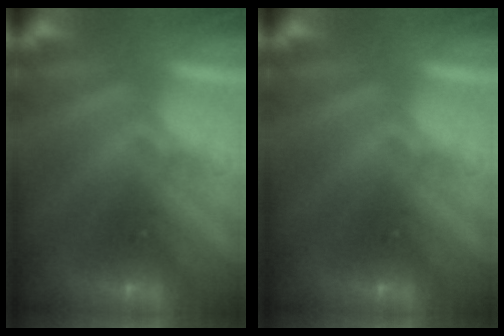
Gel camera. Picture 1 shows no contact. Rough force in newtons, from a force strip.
{"total": 0.0}